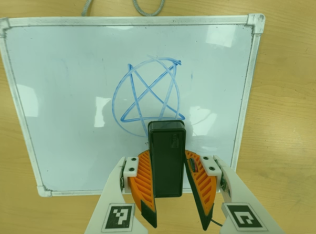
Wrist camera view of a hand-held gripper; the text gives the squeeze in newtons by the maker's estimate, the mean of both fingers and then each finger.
{"total": 5.0, "left": 4.7, "right": 5.3}